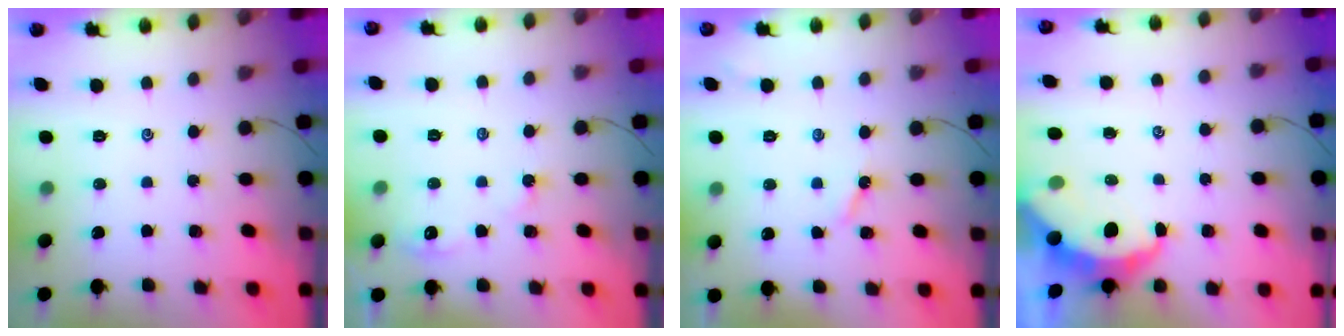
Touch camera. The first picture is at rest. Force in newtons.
{"total": 2.8, "press": 2.8, "slide": 0.4}
{"total": 3.7, "press": 3.7, "slide": 0.1}
{"total": 7.9, "press": 7.8, "slide": 0.7}